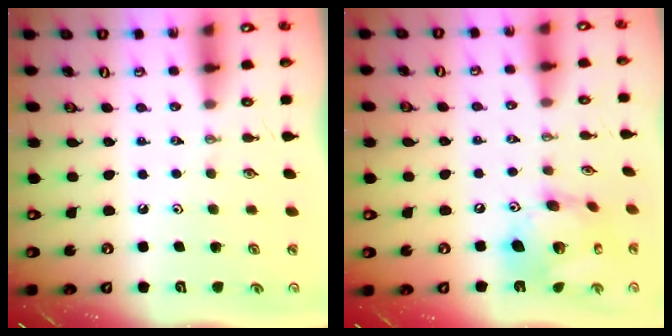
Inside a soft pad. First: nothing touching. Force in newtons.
{"total": 16.0, "press": 15.9, "slide": 1.8}